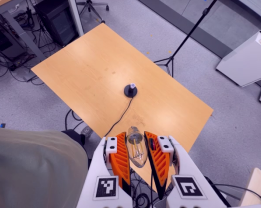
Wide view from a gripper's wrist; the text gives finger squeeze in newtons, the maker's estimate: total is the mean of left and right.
{"total": 21.2, "left": 23.4, "right": 19.0}